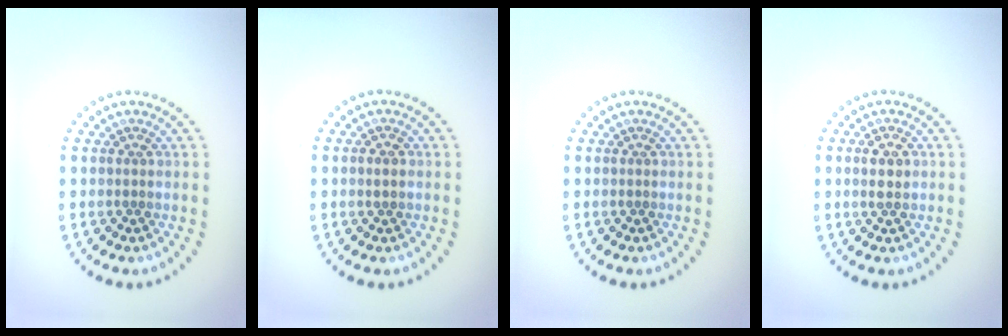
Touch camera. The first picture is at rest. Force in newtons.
{"total": 0.5, "press": 0.5, "slide": 0.2}
{"total": 0.0}
{"total": 1.6, "press": 1.6, "slide": 0.3}